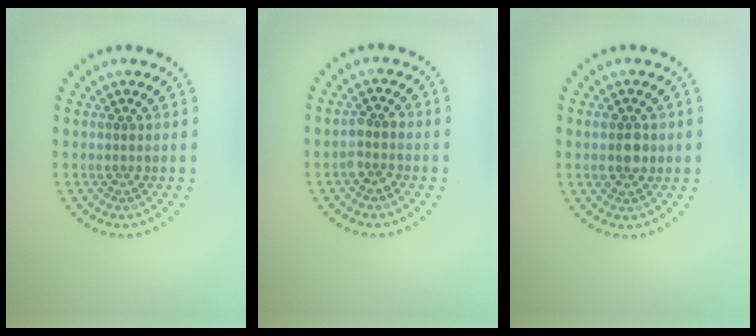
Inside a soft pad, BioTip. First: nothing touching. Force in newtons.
{"total": 1.5, "press": 1.4, "slide": 0.6}
{"total": 2.4, "press": 2.4, "slide": 0.4}